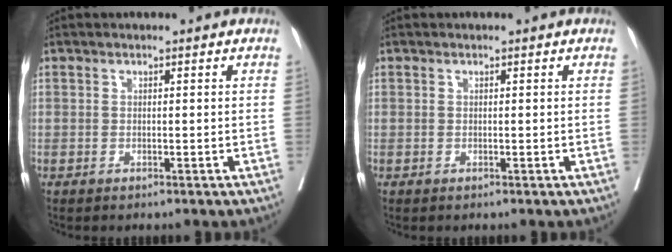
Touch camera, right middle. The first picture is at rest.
{"total": 0.0}